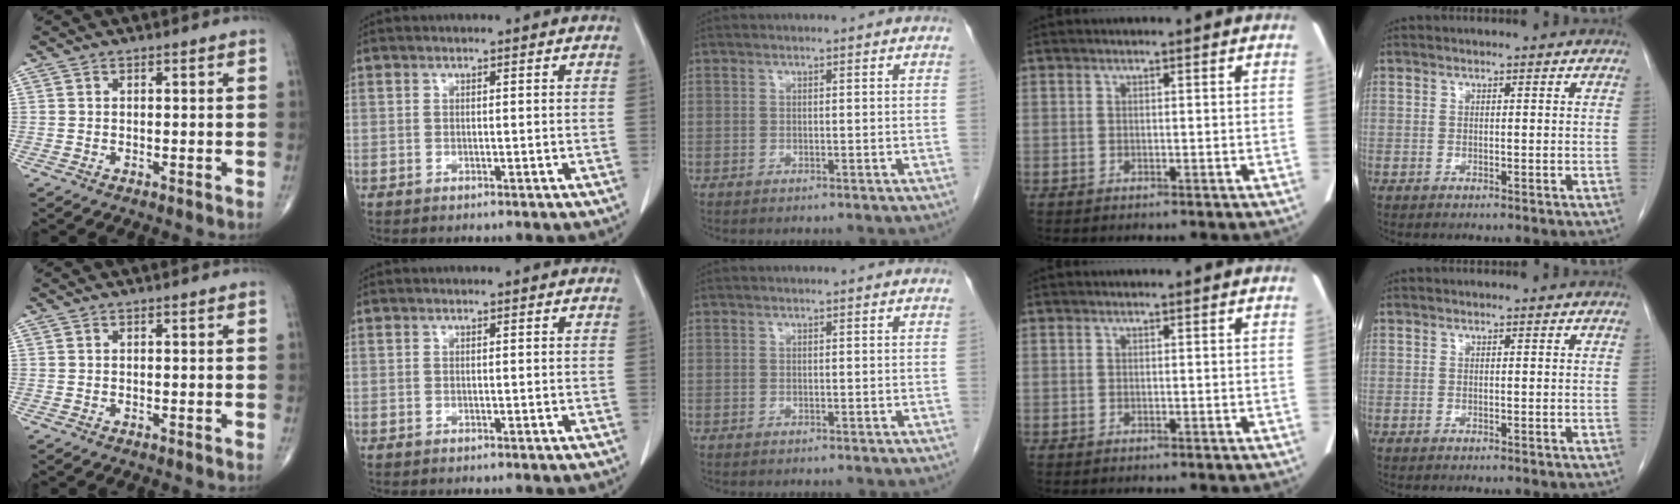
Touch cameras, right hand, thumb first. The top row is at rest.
{}